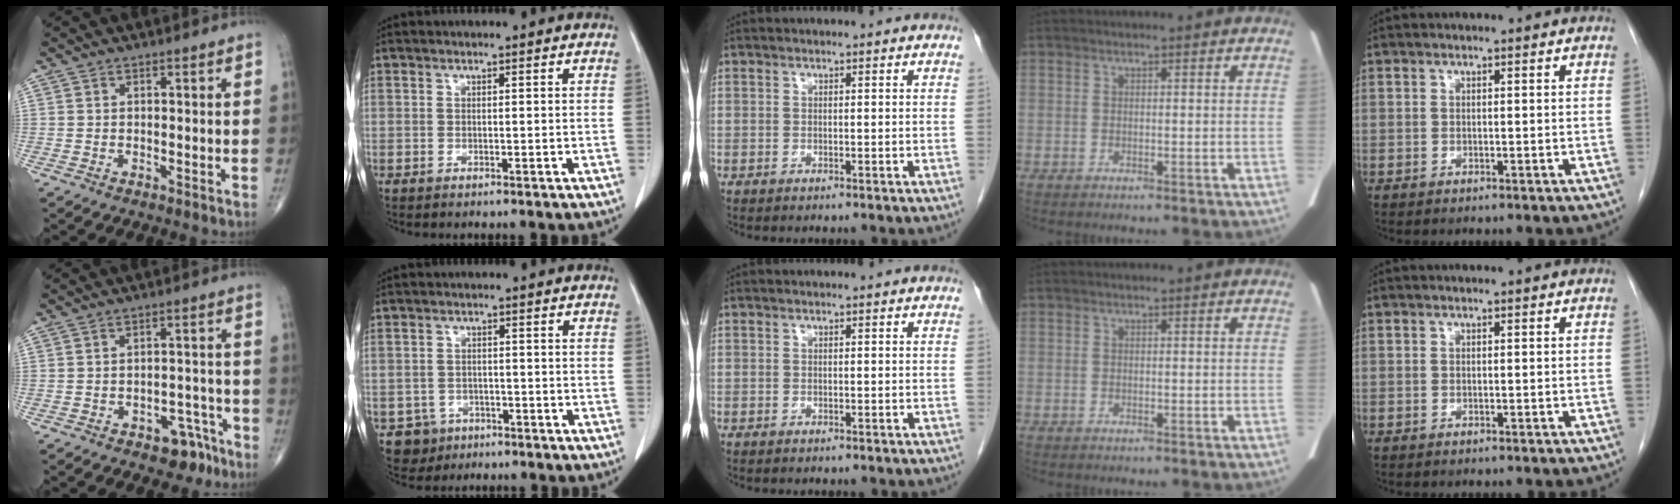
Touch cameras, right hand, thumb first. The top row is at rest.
{"thumb": {"total": 6.6, "force": [-4.3, 3.8, 3.3], "torque": [-0.014, 0.042, -0.057]}, "index": {"total": 4.2, "force": [-2.3, 3.5, 0.1], "torque": [0.000, 0.011, -0.030]}}